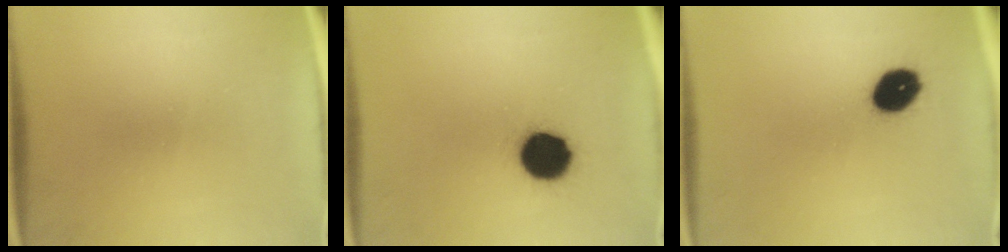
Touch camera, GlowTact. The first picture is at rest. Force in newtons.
{"total": 13.0}
{"total": 8.2}